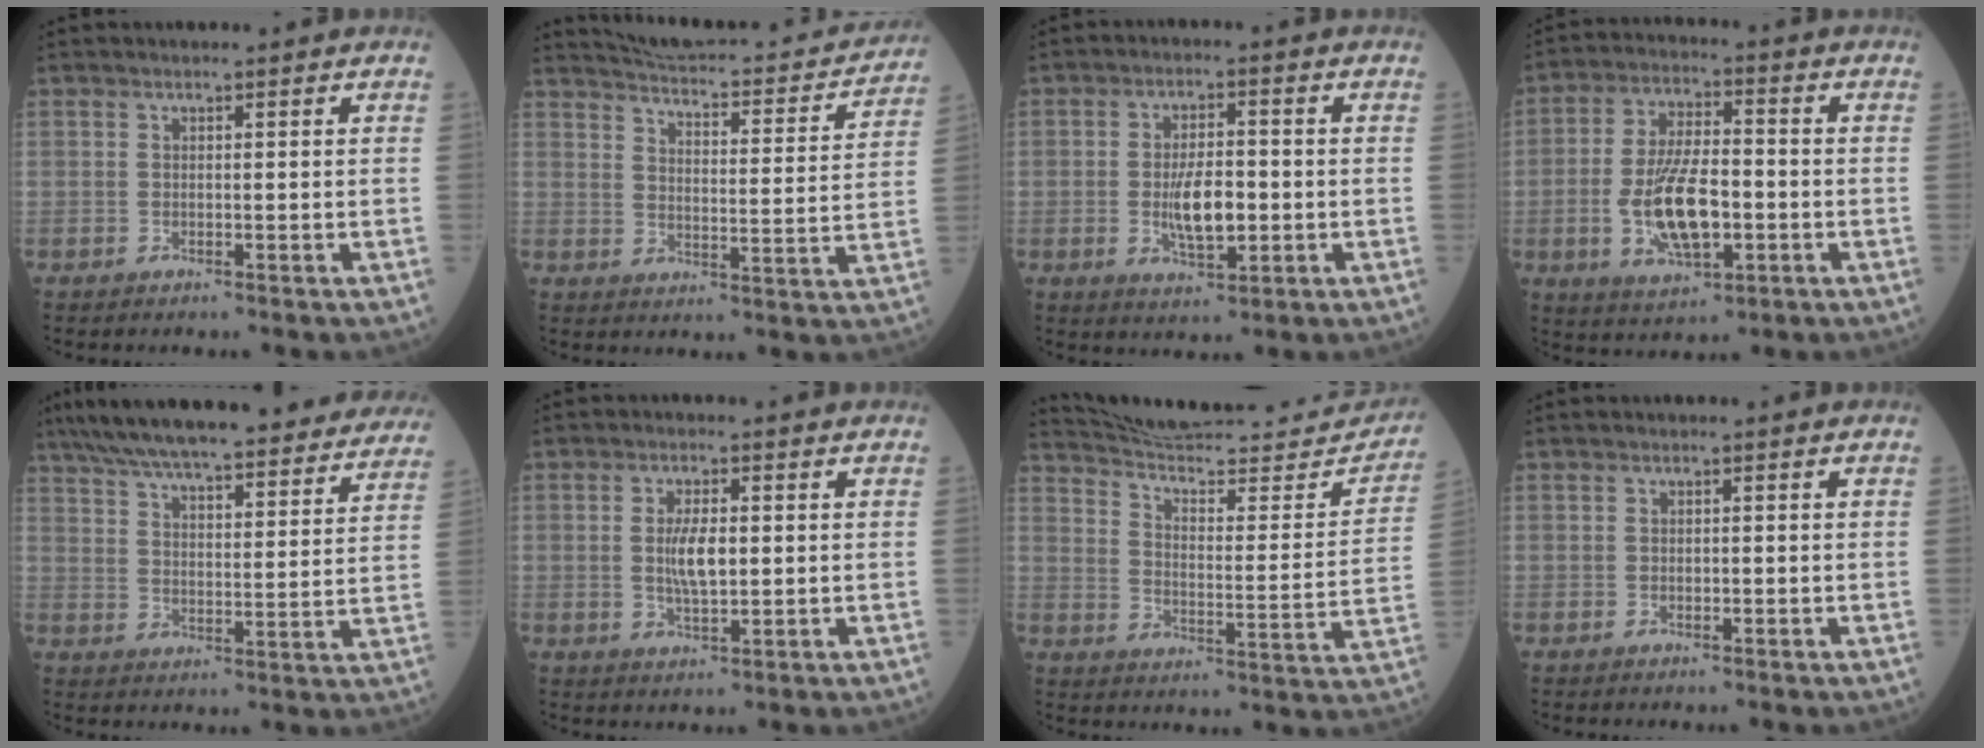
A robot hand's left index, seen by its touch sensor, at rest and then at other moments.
{"total": 18.5, "force": [16.8, 3.7, 6.7], "torque": [-0.089, -0.015, 0.206]}
{"total": 6.9, "force": [-1.0, 2.6, 6.3], "torque": [-0.122, -0.002, -0.014]}
{"total": 11.7, "force": [-2.5, 4.5, 10.5], "torque": [-0.212, 0.000, -0.042]}
{"total": 32.2, "force": [28.3, 5.8, 14.2], "torque": [-0.233, -0.017, 0.365]}
{"total": 4.9, "force": [0.5, 1.5, 4.7], "torque": [-0.097, 0.001, 0.009]}
{"total": 24.5, "force": [23.5, 2.7, 6.5], "torque": [-0.089, -0.071, 0.312]}
{"total": 0.6, "force": [-0.1, 0.4, 0.4], "torque": [-0.010, 0.000, -0.002]}